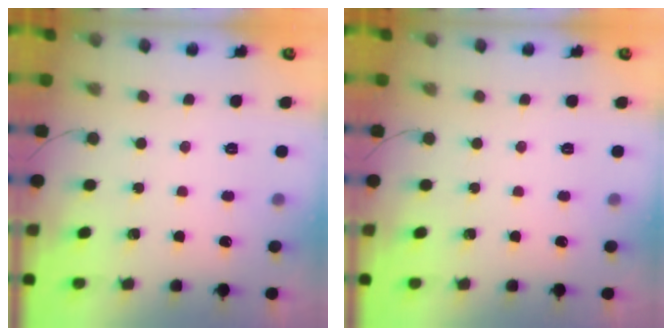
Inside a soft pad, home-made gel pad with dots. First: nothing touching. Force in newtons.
{"total": 0.0}